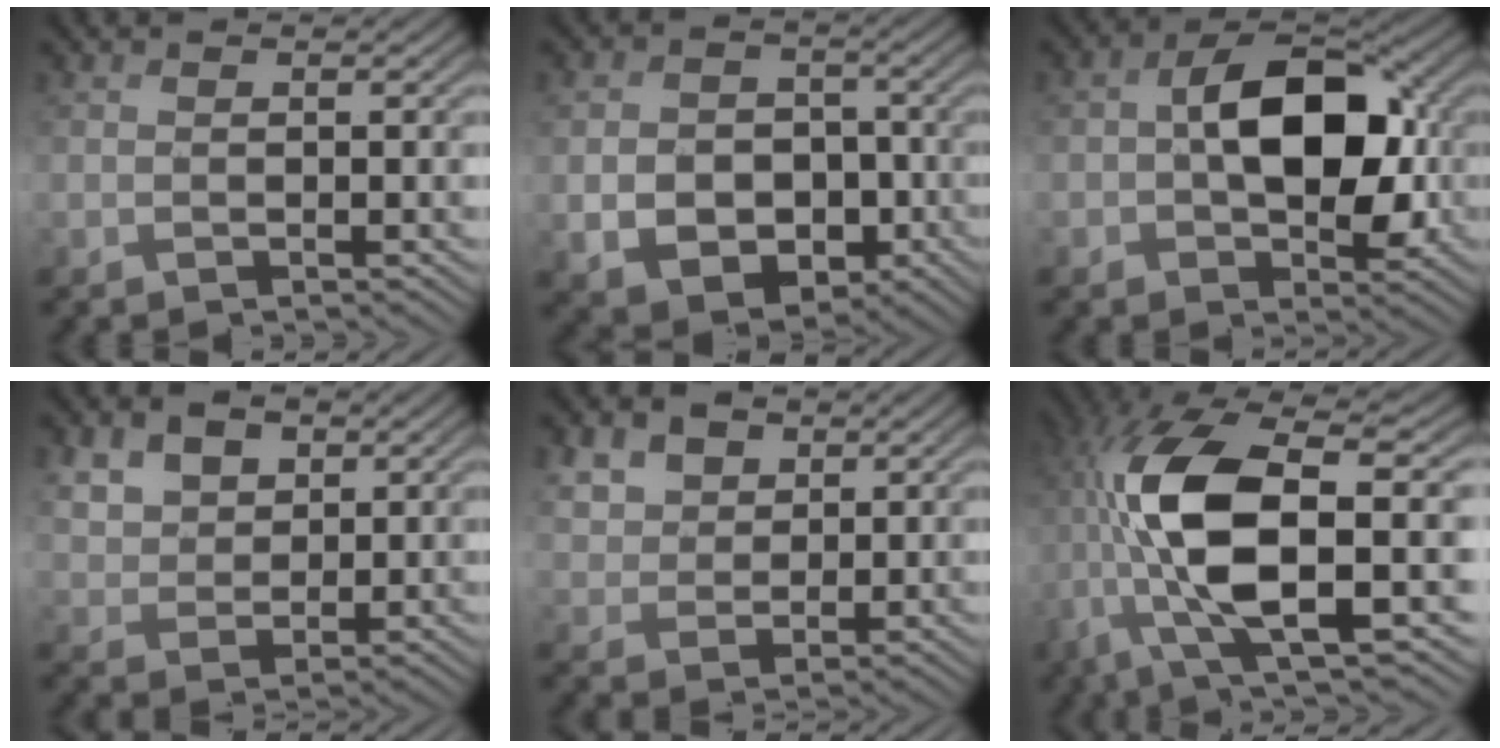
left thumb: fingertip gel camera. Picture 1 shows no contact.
{"total": 8.8, "force": [-2.4, 6.9, 4.9], "torque": [-0.107, -0.024, -0.046]}
{"total": 11.5, "force": [0.3, 7.4, 8.7], "torque": [-0.136, 0.006, 0.001]}
{"total": 6.4, "force": [3.0, 4.6, 3.3], "torque": [-0.097, 0.003, 0.053]}
{"total": 5.9, "force": [2.9, 4.3, 2.8], "torque": [-0.092, 0.005, 0.052]}
{"total": 14.7, "force": [-0.5, 5.1, 13.8], "torque": [-0.302, 0.002, -0.006]}